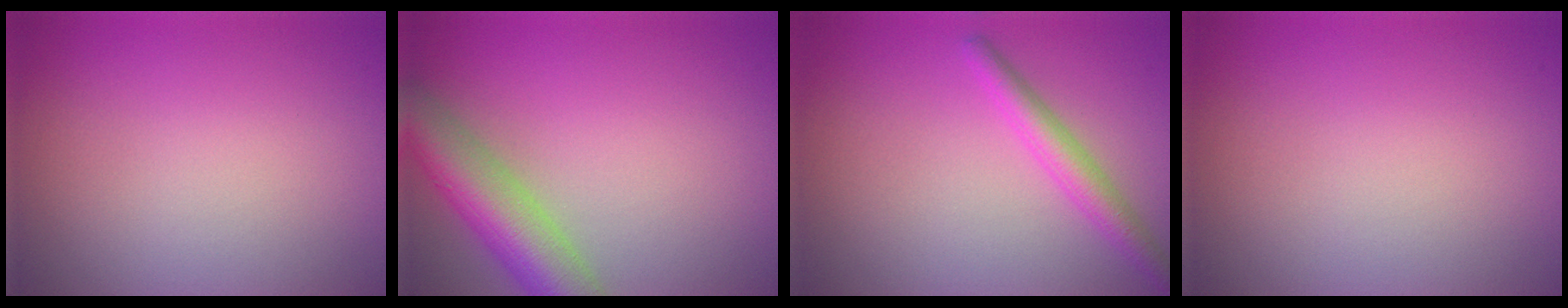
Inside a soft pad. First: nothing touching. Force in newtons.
{"total": 6.9, "press": 6.9, "slide": 0.3}
{"total": 2.8, "press": 2.8, "slide": 0.1}
{"total": 0.0}